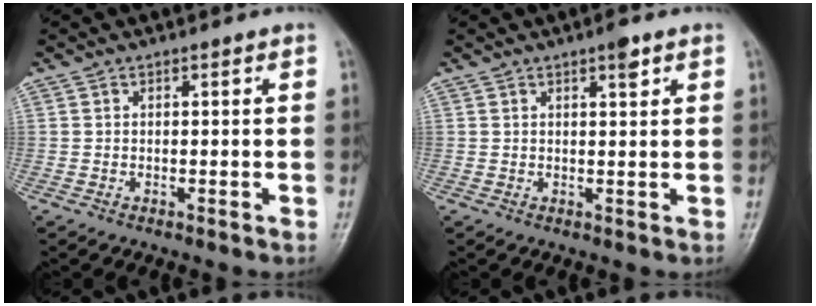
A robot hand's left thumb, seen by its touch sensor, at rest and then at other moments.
{"total": 2.5, "force": [1.5, 0.7, 1.8], "torque": [-0.022, -0.007, 0.020]}